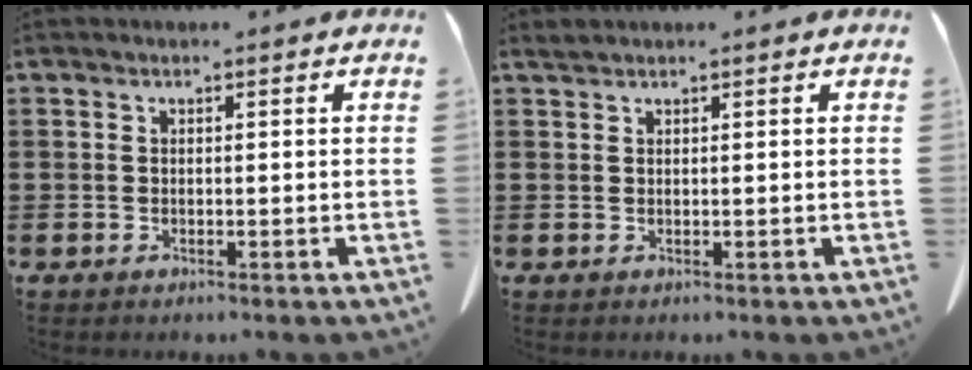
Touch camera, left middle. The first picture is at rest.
{"total": 0.6, "force": [0.6, 0.1, 0.2], "torque": [-0.007, 0.000, 0.012]}